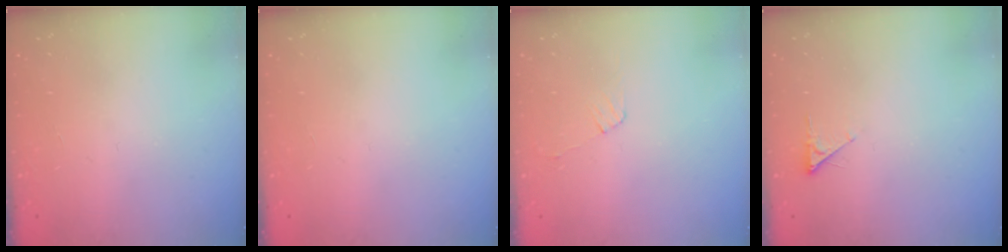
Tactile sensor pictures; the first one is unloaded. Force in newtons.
{"total": 0.0}
{"total": 4.4, "press": 4.4, "slide": 0.4}
{"total": 1.8, "press": 1.7, "slide": 0.3}